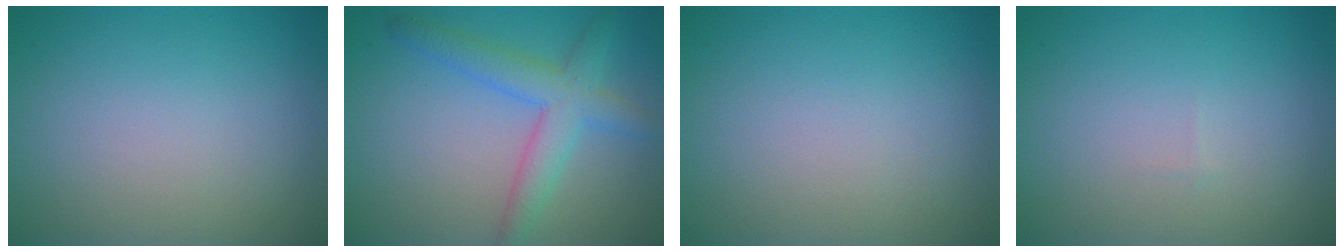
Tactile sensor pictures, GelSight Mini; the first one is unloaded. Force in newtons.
{"total": 4.2, "press": 4.2, "slide": 0.1}
{"total": 0.0}
{"total": 0.0}